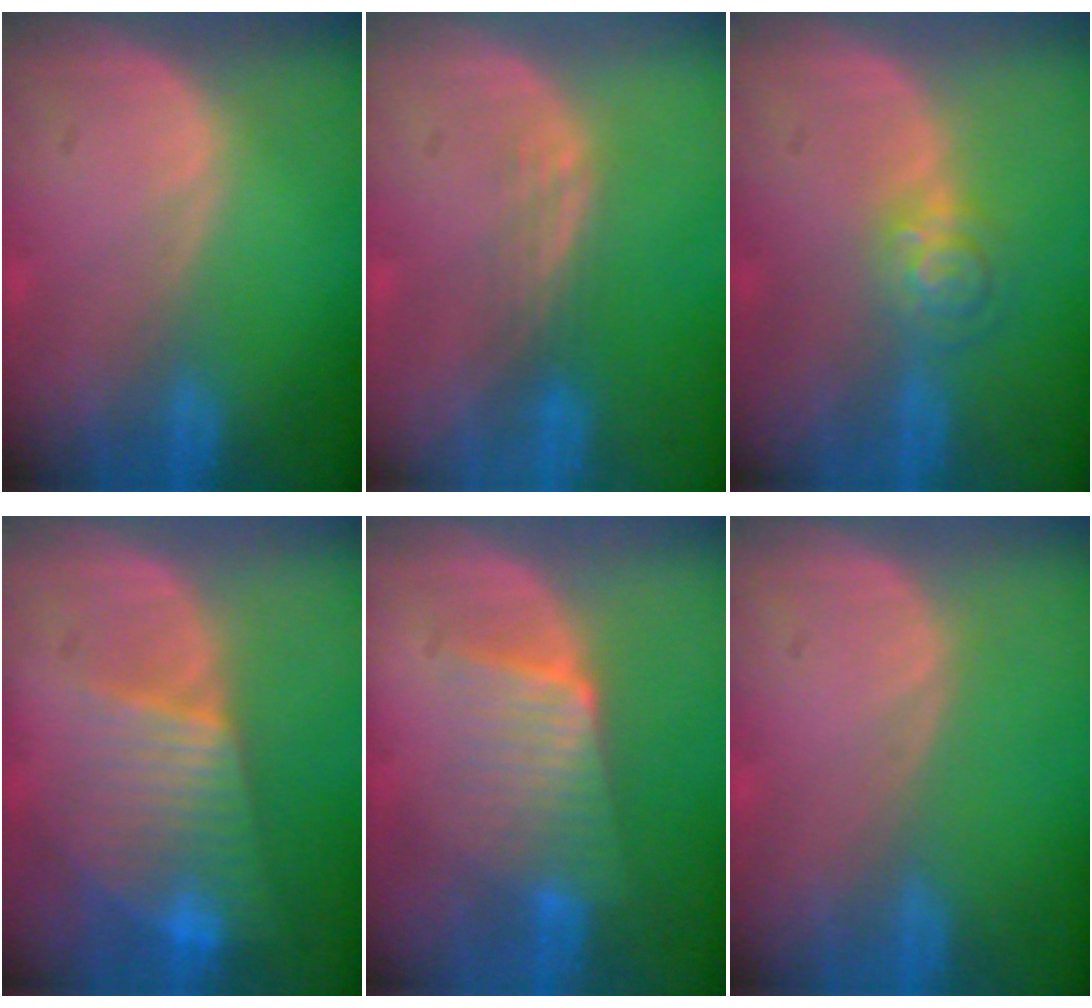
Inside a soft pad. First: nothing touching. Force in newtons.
{"total": 1.8, "press": 1.7, "slide": 0.2}
{"total": 4.1, "press": 3.7, "slide": 1.7}
{"total": 7.8, "press": 7.1, "slide": 3.2}
{"total": 5.8, "press": 5.5, "slide": 1.7}
{"total": 0.0}